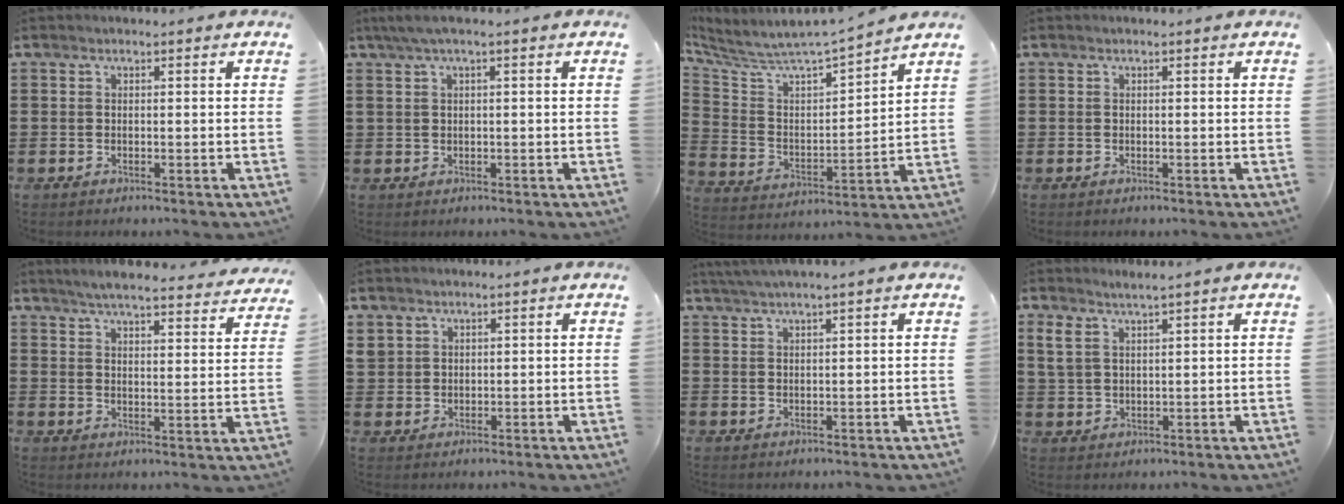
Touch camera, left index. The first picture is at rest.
{"total": 2.0, "force": [0.0, 0.2, 2.0], "torque": [-0.043, -0.005, -0.003]}
{"total": 5.7, "force": [5.4, 0.5, 1.9], "torque": [-0.069, -0.053, 0.084]}
{"total": 0.0}
{"total": 4.9, "force": [4.6, -0.2, 1.6], "torque": [-0.050, -0.028, 0.079]}
{"total": 2.3, "force": [1.6, 1.7, 0.3], "torque": [-0.014, 0.006, 0.030]}
{"total": 2.1, "force": [1.7, -0.5, 1.1], "torque": [-0.022, 0.000, 0.032]}
{"total": 2.9, "force": [2.1, 0.9, 1.7], "torque": [-0.041, 0.004, 0.040]}